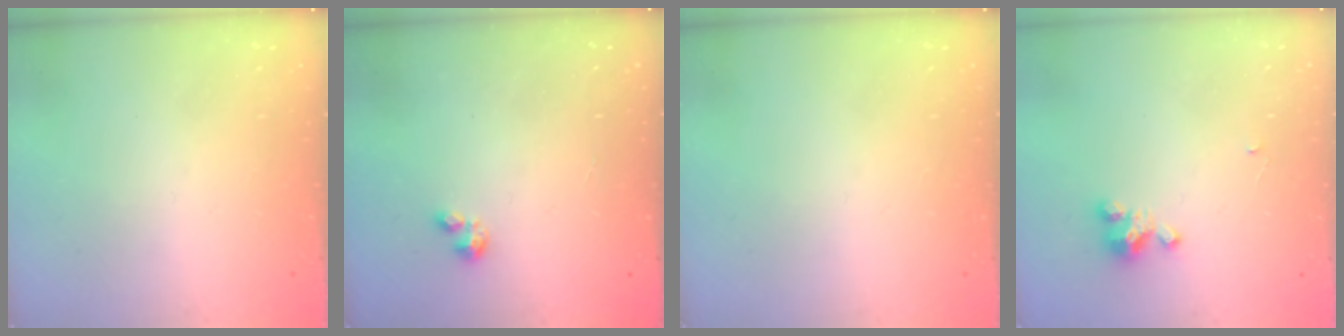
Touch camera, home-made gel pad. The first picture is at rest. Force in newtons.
{"total": 0.7, "press": 0.6, "slide": 0.2}
{"total": 0.0}
{"total": 3.2, "press": 3.2, "slide": 0.3}